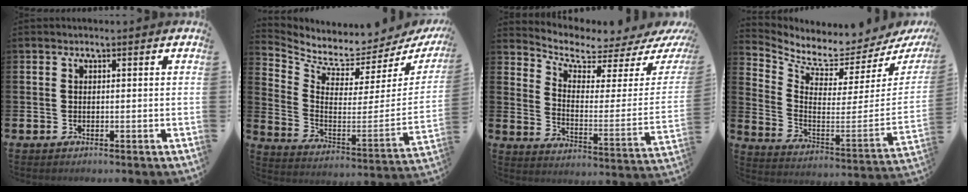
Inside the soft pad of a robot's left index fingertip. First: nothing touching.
{"total": 5.8, "force": [5.7, 1.0, 0.8], "torque": [-0.052, -0.075, 0.086]}
{"total": 4.9, "force": [4.5, 1.4, 1.4], "torque": [-0.044, -0.054, 0.065]}
{"total": 6.2, "force": [6.1, 0.9, 0.8], "torque": [-0.041, -0.077, 0.095]}